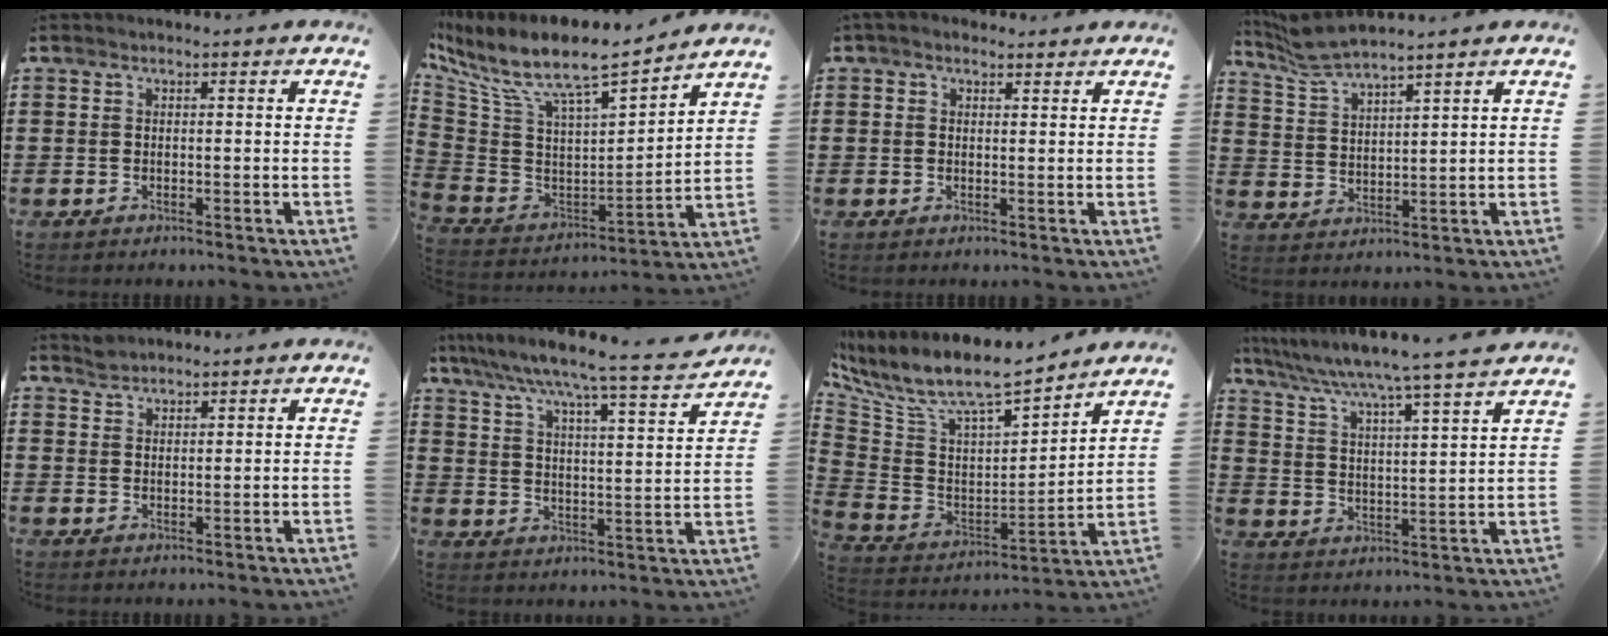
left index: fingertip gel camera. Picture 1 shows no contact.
{"total": 9.1, "force": [6.9, 2.2, 5.4], "torque": [-0.135, -0.055, 0.116]}
{"total": 1.7, "force": [1.1, 1.2, 0.3], "torque": [-0.011, 0.009, 0.021]}
{"total": 5.0, "force": [4.7, 0.1, 1.5], "torque": [-0.047, -0.017, 0.086]}
{"total": 1.7, "force": [1.7, 0.4, -0.1], "torque": [-0.003, 0.001, 0.033]}
{"total": 6.0, "force": [5.4, -0.9, 2.5], "torque": [-0.074, -0.047, 0.082]}
{"total": 8.1, "force": [6.6, 2.3, 4.1], "torque": [-0.109, -0.052, 0.110]}
{"total": 5.1, "force": [4.5, -1.1, 2.0], "torque": [-0.061, -0.045, 0.067]}